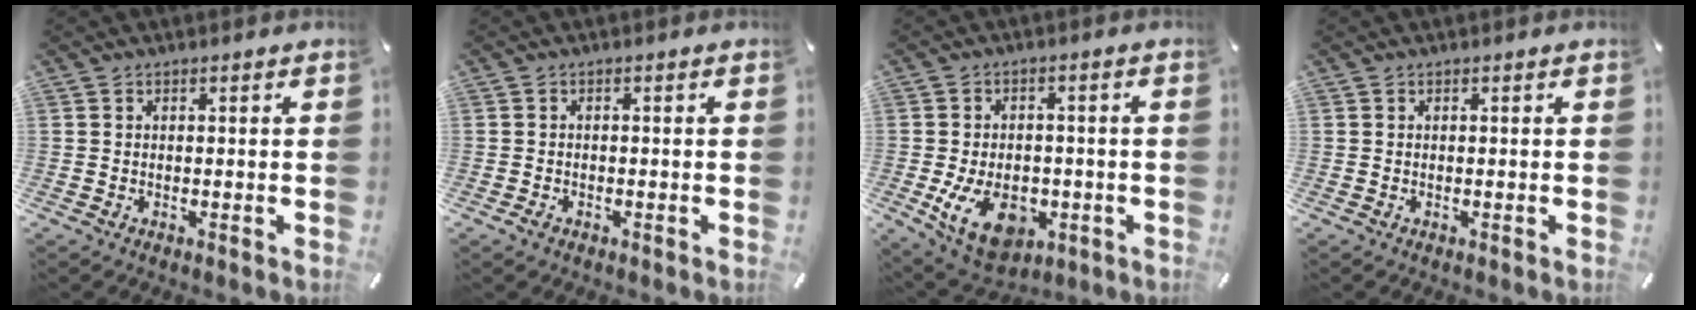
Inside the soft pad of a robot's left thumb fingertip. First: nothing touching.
{"total": 1.1, "force": [-0.6, 0.8, 0.5], "torque": [-0.010, 0.003, -0.013]}
{"total": 12.2, "force": [-3.7, 8.1, 8.3], "torque": [-0.150, 0.002, -0.063]}
{"total": 0.0}